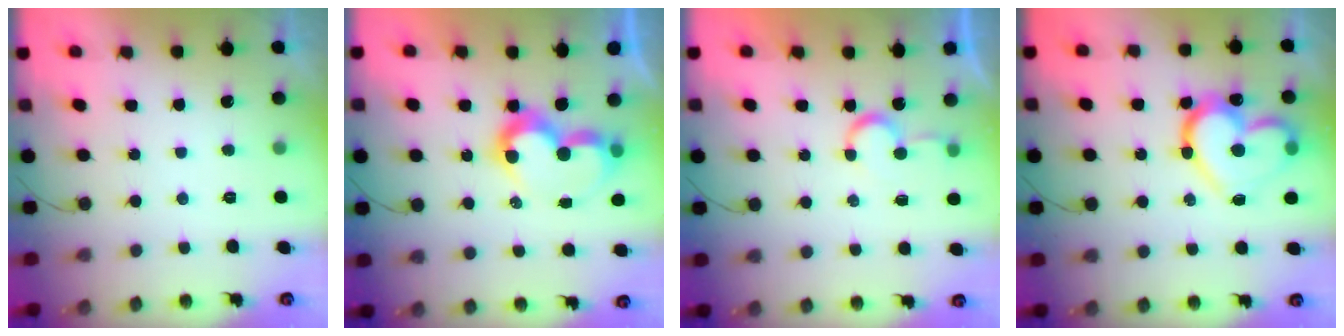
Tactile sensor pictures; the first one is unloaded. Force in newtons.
{"total": 9.4, "press": 9.4, "slide": 0.8}
{"total": 5.7, "press": 5.7, "slide": 0.4}
{"total": 17.6, "press": 17.5, "slide": 1.1}